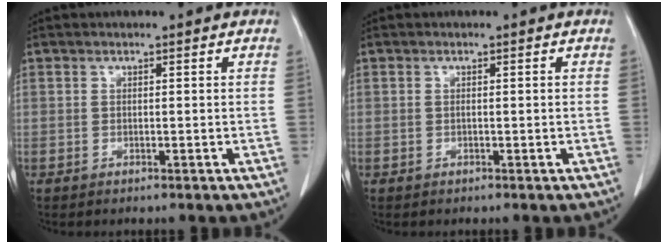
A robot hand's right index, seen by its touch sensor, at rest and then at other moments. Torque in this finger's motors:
{"motor_torque": [0.01, 0.02, 0.06, -0.01]}